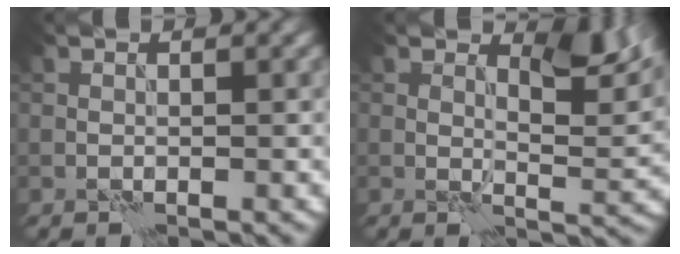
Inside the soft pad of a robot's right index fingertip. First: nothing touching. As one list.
[{"total": 4.2, "force": [2.3, 1.6, 3.1], "torque": [-0.049, -0.009, 0.032]}]